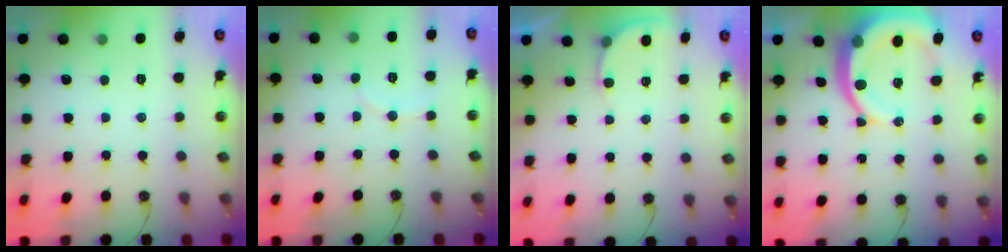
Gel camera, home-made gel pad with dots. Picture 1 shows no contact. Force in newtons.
{"total": 4.7, "press": 4.6, "slide": 0.7}
{"total": 3.5, "press": 3.4, "slide": 0.3}
{"total": 13.1, "press": 13.0, "slide": 1.5}